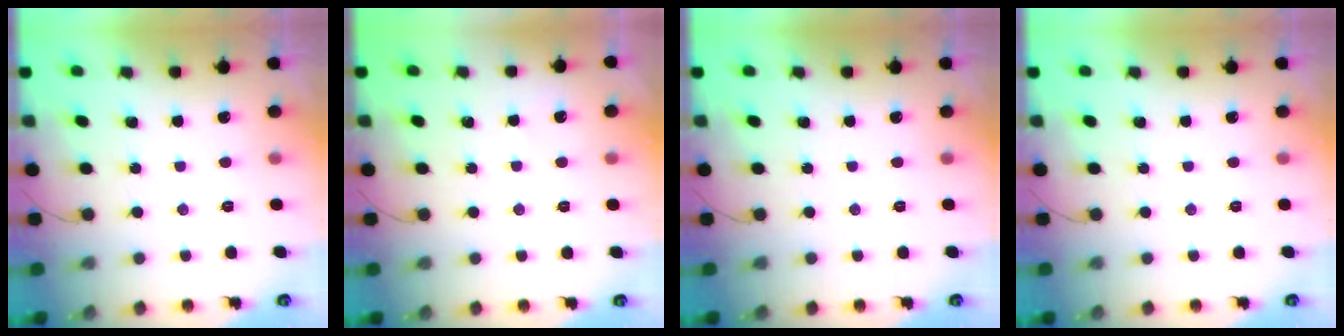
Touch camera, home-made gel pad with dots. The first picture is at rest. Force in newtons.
{"total": 2.1, "press": 2.1, "slide": 0.3}
{"total": 0.0}
{"total": 0.0}